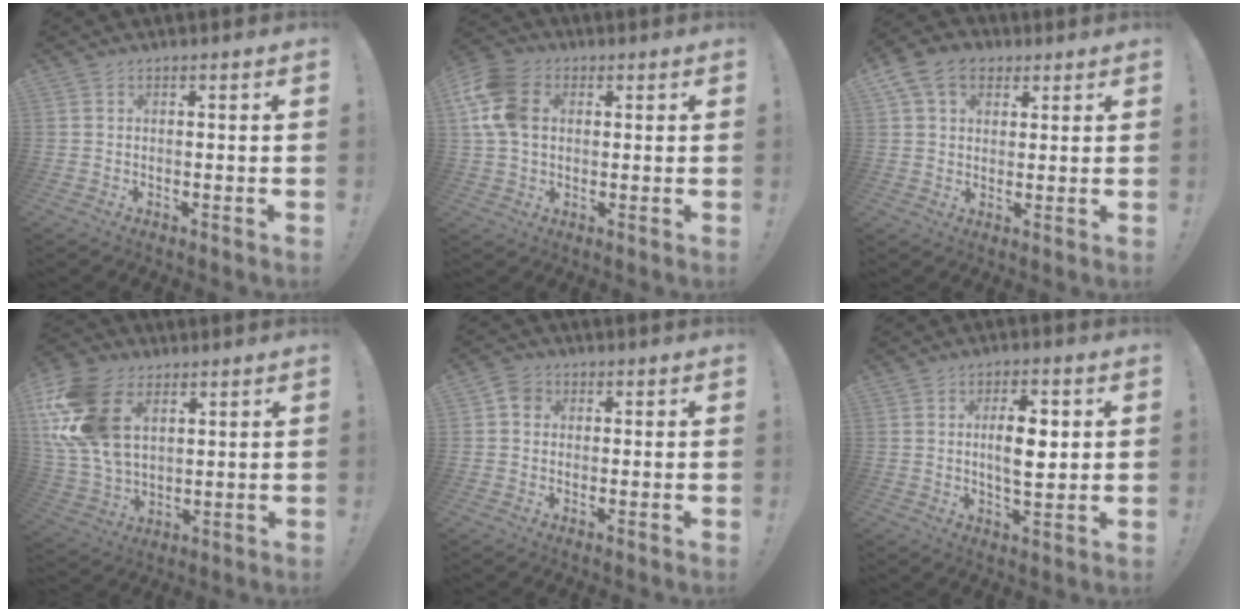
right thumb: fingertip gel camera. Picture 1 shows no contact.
{"total": 13.3, "force": [2.9, 9.8, 8.5], "torque": [-0.179, 0.003, 0.058]}
{"total": 10.3, "force": [4.6, 7.5, 5.3], "torque": [-0.087, -0.004, 0.091]}
{"total": 21.3, "force": [7.0, 14.4, 14.1], "torque": [-0.289, -0.026, 0.134]}
{"total": 4.2, "force": [0.8, 3.6, 1.9], "torque": [-0.026, 0.005, 0.015]}
{"total": 9.0, "force": [1.2, 4.0, 7.9], "torque": [-0.129, -0.002, 0.014]}